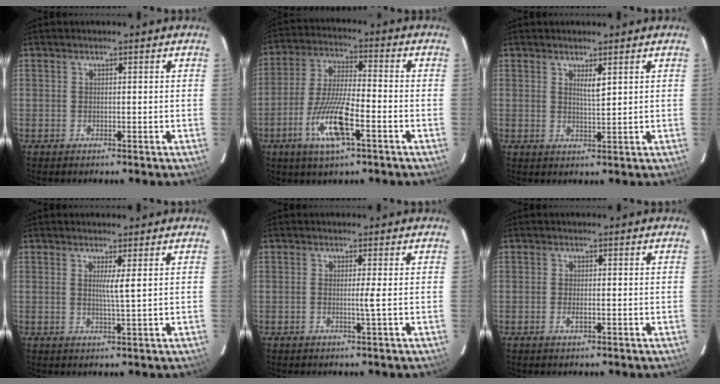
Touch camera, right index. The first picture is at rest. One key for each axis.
{"total": 11.6, "fx": -4.9, "fy": 1.9, "fz": 10.3, "tx": -0.206, "ty": -0.010, "tz": -0.090}
{"total": 2.1, "fx": 1.1, "fy": 0.1, "fz": 1.8, "tx": -0.037, "ty": -0.006, "tz": 0.022}
{"total": 2.3, "fx": 0.7, "fy": -0.5, "fz": 2.1, "tx": -0.040, "ty": -0.006, "tz": 0.012}
{"total": 1.6, "fx": -0.2, "fy": -0.6, "fz": 1.4, "tx": -0.024, "ty": -0.001, "tz": -0.008}
{"total": 1.4, "fx": -0.5, "fy": 0.3, "fz": 1.2, "tx": -0.025, "ty": 0.000, "tz": -0.009}